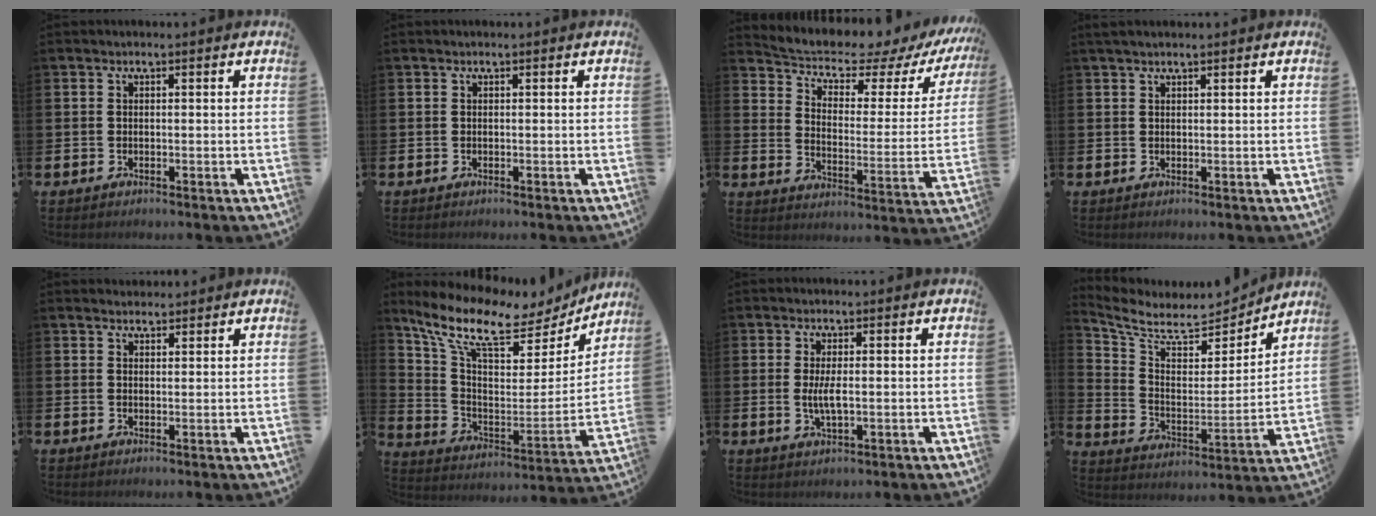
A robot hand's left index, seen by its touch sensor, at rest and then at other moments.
{"total": 0.0}
{"total": 5.8, "force": [5.2, 1.4, 2.1], "torque": [-0.058, -0.047, 0.081]}
{"total": 1.5, "force": [1.4, 0.2, 0.6], "torque": [-0.004, 0.000, 0.023]}
{"total": 2.4, "force": [2.3, 0.6, 0.0], "torque": [0.005, -0.007, 0.042]}
{"total": 10.8, "force": [8.8, 3.7, 5.1], "torque": [-0.124, -0.064, 0.147]}
{"total": 2.9, "force": [0.4, 0.8, 2.7], "torque": [-0.044, -0.002, 0.004]}
{"total": 7.4, "force": [6.9, 2.3, 1.6], "torque": [-0.070, -0.059, 0.117]}